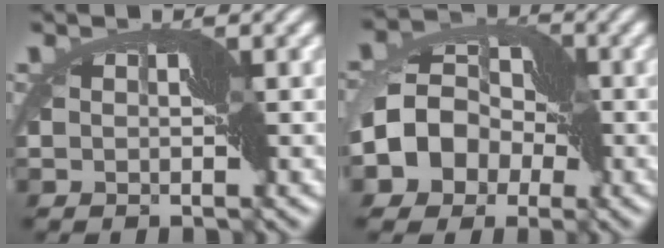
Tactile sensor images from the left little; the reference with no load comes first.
{"total": 7.6, "force": [-1.6, 5.6, 4.8], "torque": [-0.090, -0.005, -0.051]}